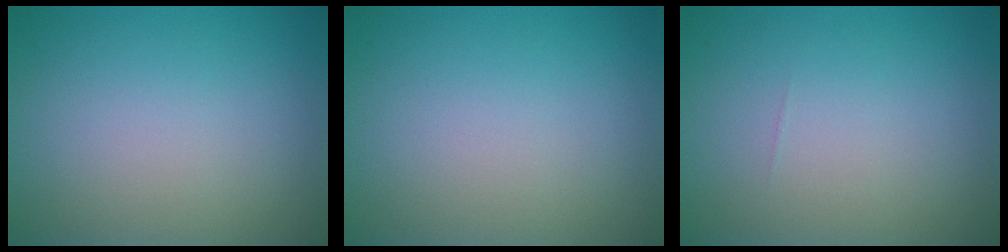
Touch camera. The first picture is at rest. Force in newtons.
{"total": 0.0}
{"total": 0.0}